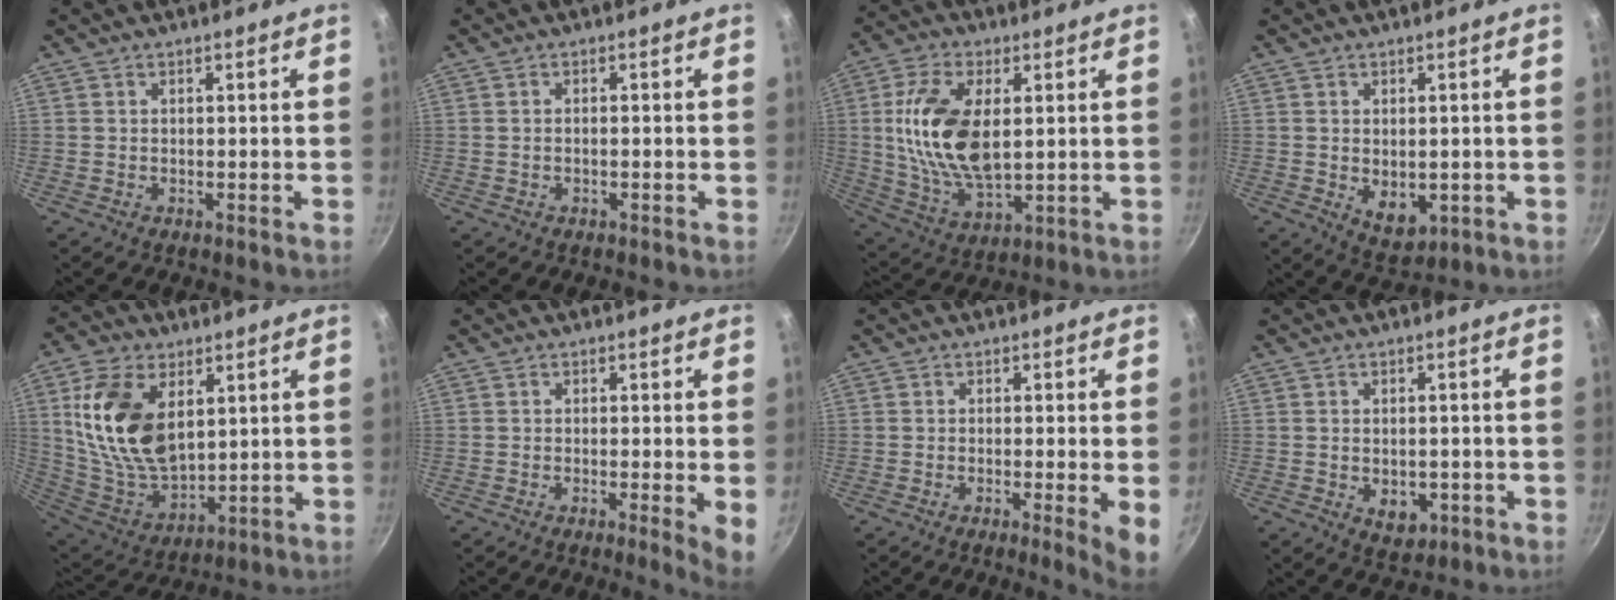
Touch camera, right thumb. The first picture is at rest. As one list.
[{"total": 0.9, "force": [-0.4, 0.3, 0.7], "torque": [-0.018, 0.008, -0.007]}, {"total": 16.9, "force": [2.5, 9.0, 14.1], "torque": [-0.261, -0.007, 0.052]}, {"total": 6.3, "force": [-0.6, 4.2, 4.6], "torque": [-0.059, -0.011, 0.005]}, {"total": 18.8, "force": [5.4, 11.2, 14.2], "torque": [-0.252, -0.032, 0.116]}, {"total": 4.3, "force": [-0.6, 0.4, 4.3], "torque": [-0.054, -0.009, -0.009]}, {"total": 4.9, "force": [-0.9, 0.2, 4.8], "torque": [-0.065, -0.009, -0.013]}, {"total": 5.0, "force": [-1.2, 3.5, 3.4], "torque": [-0.037, 0.000, -0.009]}]